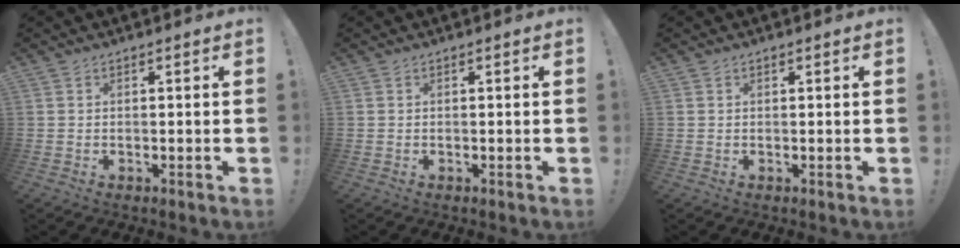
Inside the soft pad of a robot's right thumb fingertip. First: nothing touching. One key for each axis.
{"total": 0.0}
{"total": 0.0}